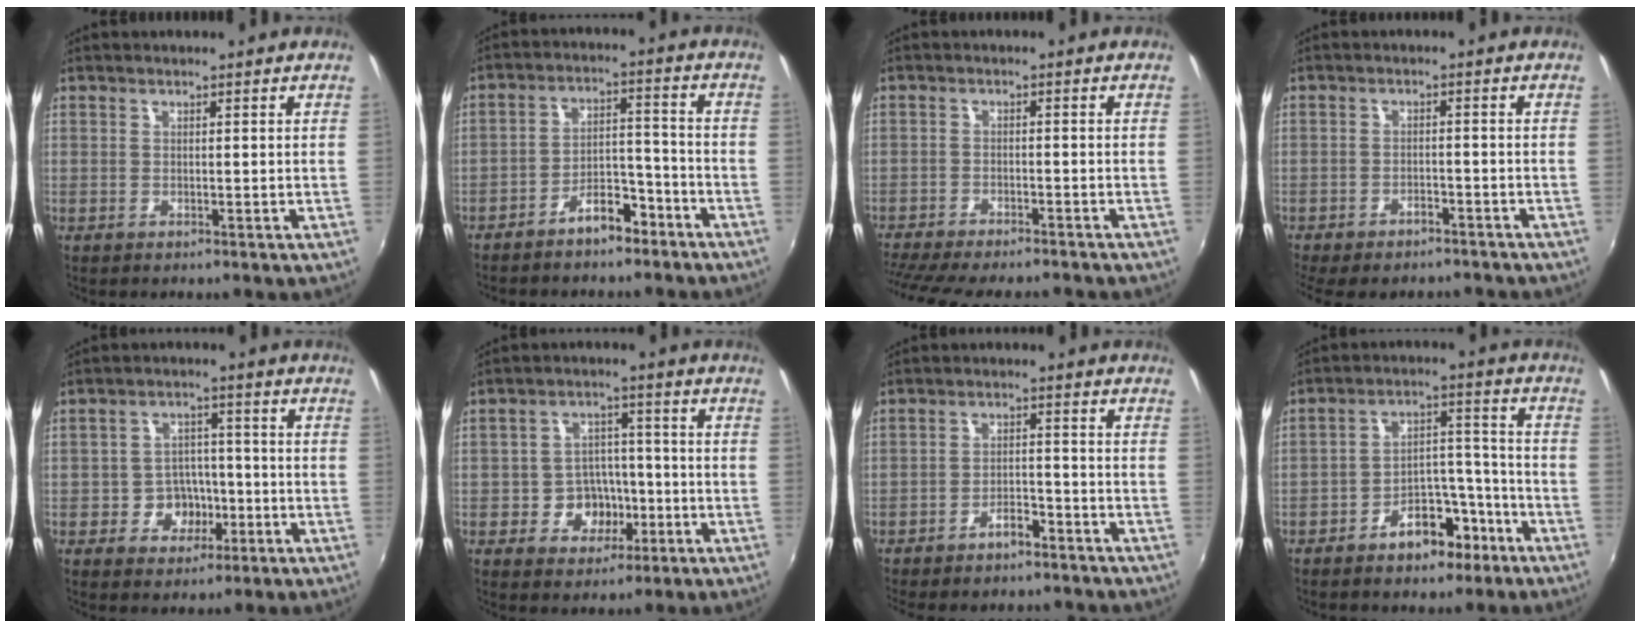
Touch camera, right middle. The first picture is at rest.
{"total": 7.7, "force": [-5.9, 3.4, 3.5], "torque": [-0.068, 0.036, -0.082]}
{"total": 14.3, "force": [-12.4, 2.6, 6.5], "torque": [-0.145, -0.029, -0.193]}
{"total": 8.6, "force": [-7.4, 2.9, 3.4], "torque": [-0.089, -0.019, -0.106]}
{"total": 6.4, "force": [-2.7, 5.3, 2.2], "torque": [-0.048, 0.018, -0.031]}
{"total": 7.5, "force": [-2.9, 6.2, 2.9], "torque": [-0.065, 0.020, -0.035]}
{"total": 6.3, "force": [-5.5, 2.1, 2.4], "torque": [-0.060, 0.011, -0.077]}
{"total": 9.8, "force": [-6.7, 5.4, 4.7], "torque": [-0.069, 0.041, -0.090]}